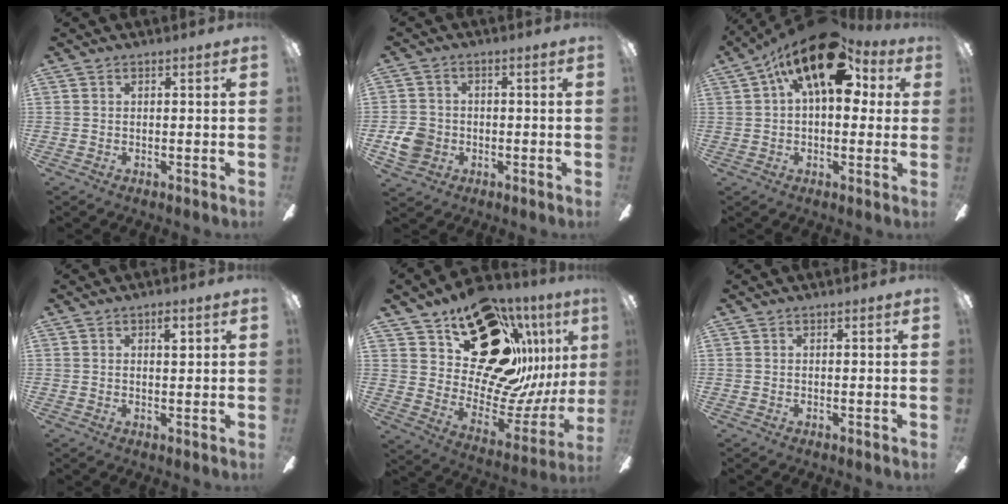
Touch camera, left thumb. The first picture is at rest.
{"total": 6.6, "force": [-1.8, 5.7, 2.8], "torque": [-0.068, 0.012, -0.033]}
{"total": 18.1, "force": [7.6, 9.0, 13.7], "torque": [-0.197, -0.023, 0.127]}
{"total": 3.3, "force": [1.4, 1.6, 2.6], "torque": [-0.031, -0.001, 0.017]}
{"total": 23.9, "force": [14.1, 13.1, 14.1], "torque": [-0.182, -0.094, 0.273]}
{"total": 0.0}